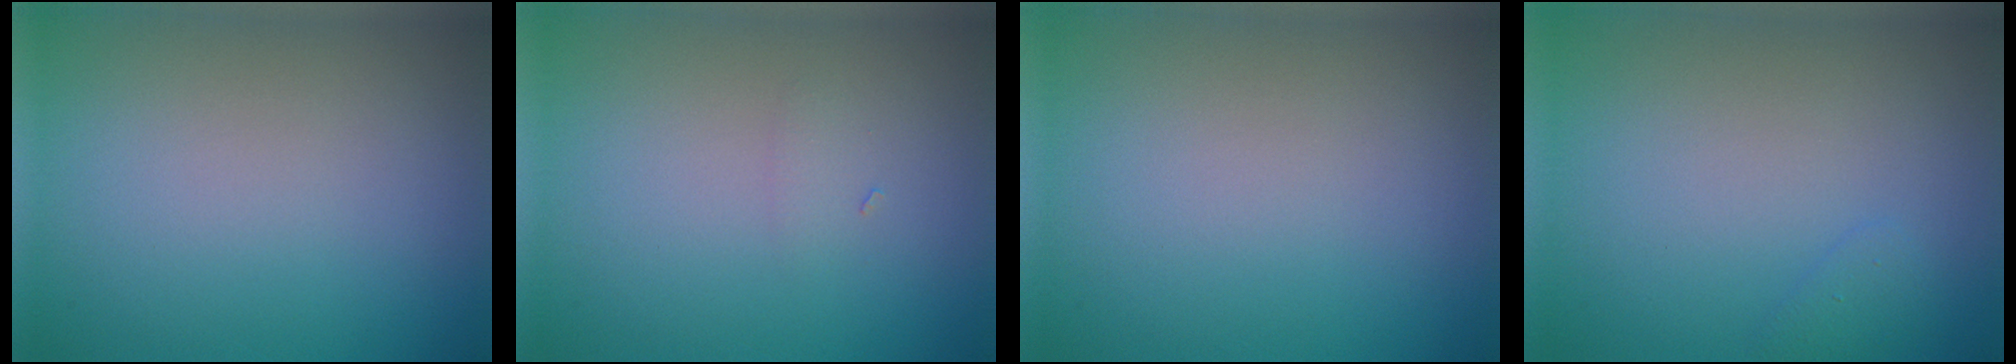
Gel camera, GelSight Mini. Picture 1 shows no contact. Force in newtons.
{"total": 0.6, "press": 0.6, "slide": 0.0}
{"total": 0.0}
{"total": 0.9, "press": 0.9, "slide": 0.0}